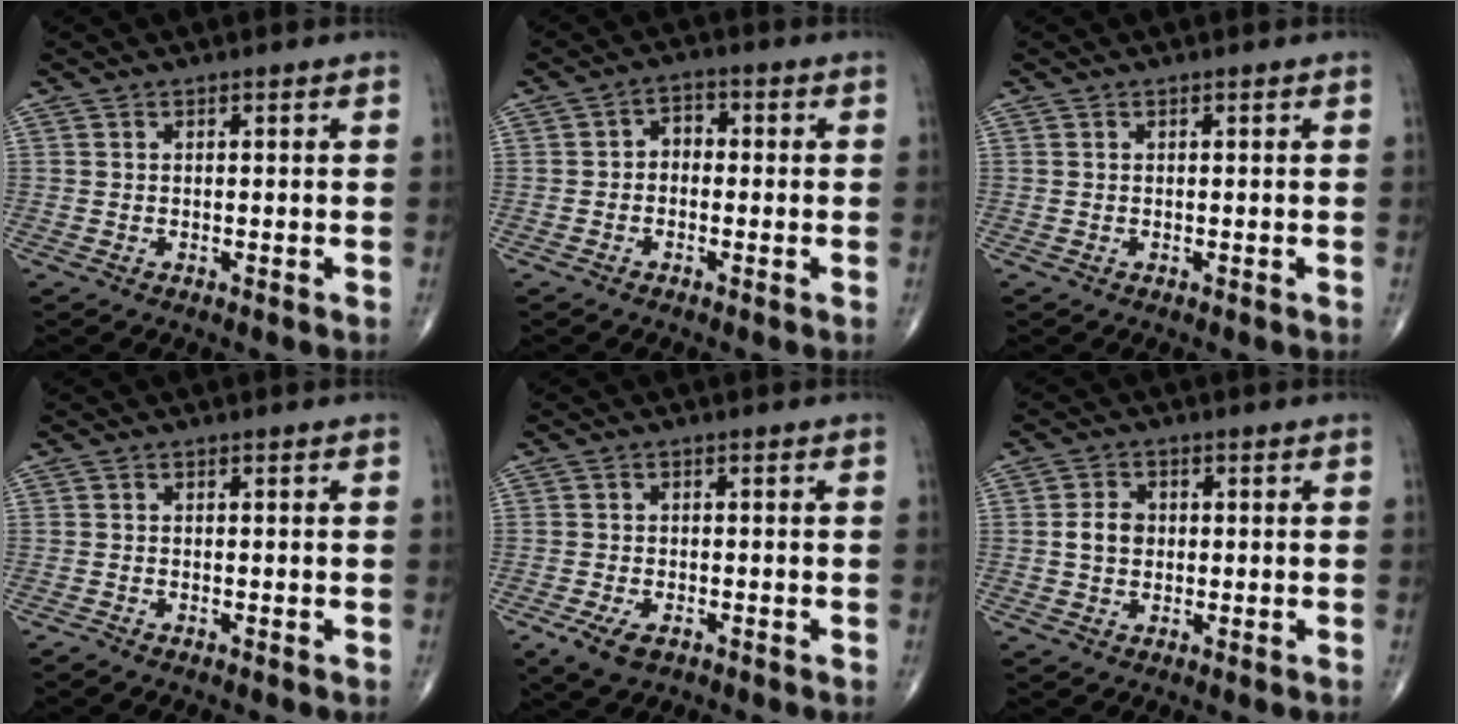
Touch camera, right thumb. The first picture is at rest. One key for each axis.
{"total": 3.3, "fx": -0.4, "fy": 2.5, "fz": 2.1, "tx": -0.015, "ty": 0.017, "tz": -0.020}
{"total": 0.0}
{"total": 0.7, "fx": -0.6, "fy": 0.1, "fz": 0.2, "tx": -0.010, "ty": -0.002, "tz": -0.015}
{"total": 4.8, "fx": -2.5, "fy": 2.5, "fz": 3.2, "tx": -0.066, "ty": 0.000, "tz": -0.042}
{"total": 4.0, "fx": 0.0, "fy": 3.2, "fz": 2.4, "tx": -0.036, "ty": 0.008, "tz": -0.004}